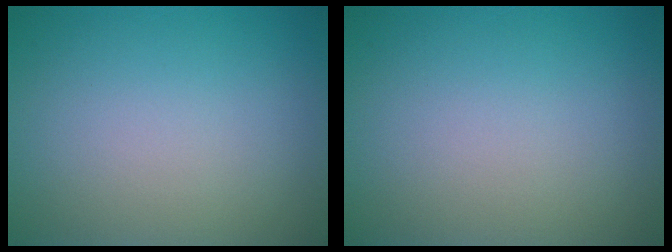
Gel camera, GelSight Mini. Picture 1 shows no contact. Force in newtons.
{"total": 0.0}